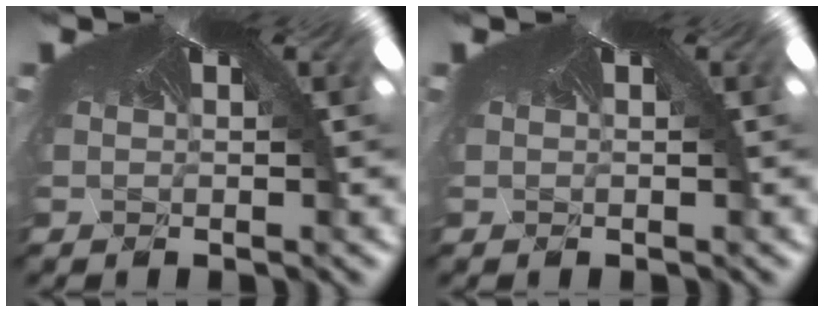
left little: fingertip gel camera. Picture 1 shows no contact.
{"total": 0.0}